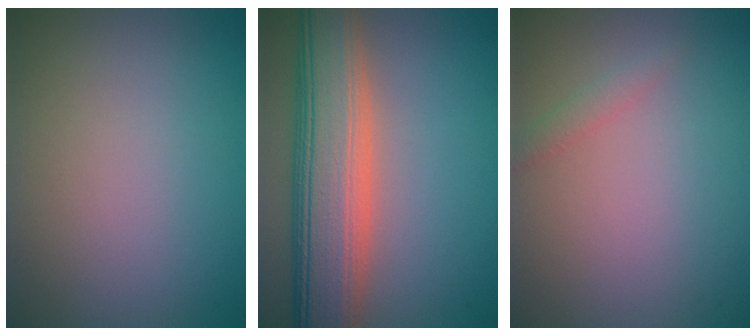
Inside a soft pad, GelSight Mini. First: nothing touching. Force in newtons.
{"total": 9.5, "press": 9.5, "slide": 0.6}
{"total": 0.9, "press": 0.9, "slide": 0.0}